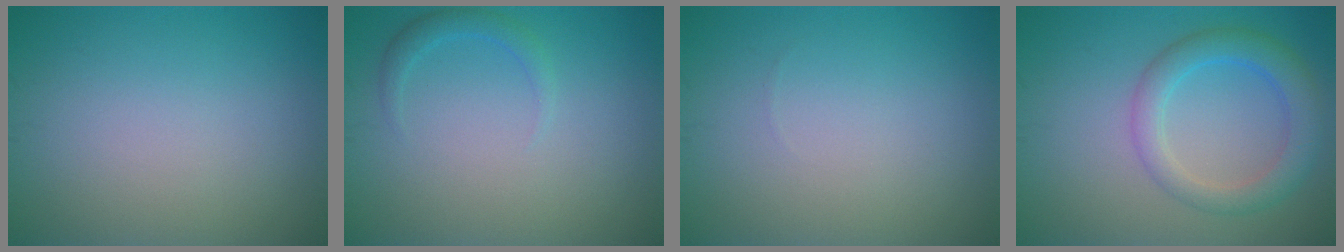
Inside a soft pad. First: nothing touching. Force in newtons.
{"total": 1.4, "press": 1.4, "slide": 0.1}
{"total": 0.0}
{"total": 4.1, "press": 4.1, "slide": 0.1}